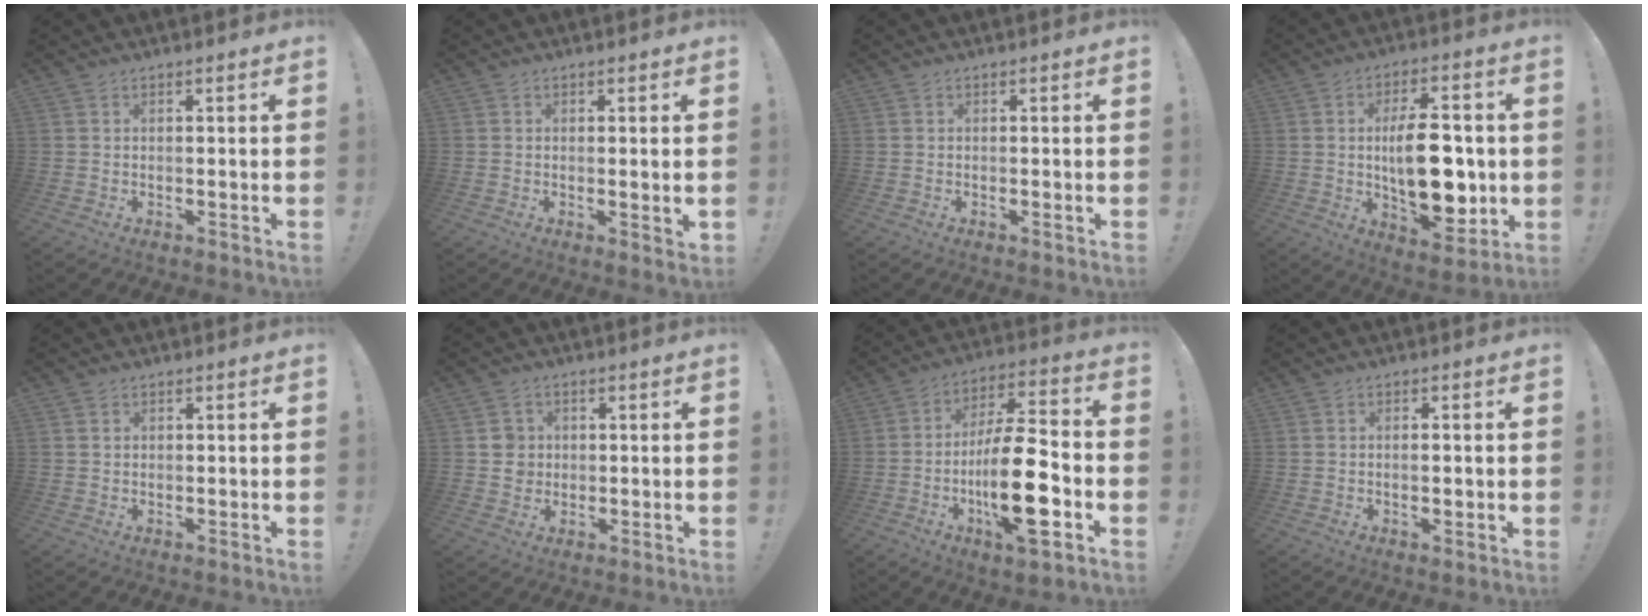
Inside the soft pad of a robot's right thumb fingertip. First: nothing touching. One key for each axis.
{"total": 1.8, "fx": 0.6, "fy": 0.2, "fz": 1.7, "tx": -0.022, "ty": -0.003, "tz": 0.008}
{"total": 0.0}
{"total": 18.3, "fx": -0.3, "fy": 9.2, "fz": 15.8, "tx": -0.261, "ty": -0.004, "tz": -0.002}
{"total": 0.8, "fx": 0.4, "fy": 0.7, "fz": 0.2, "tx": 0.005, "ty": -0.002, "tz": 0.007}
{"total": 4.8, "fx": 0.4, "fy": 4.6, "fz": 1.2, "tx": -0.009, "ty": 0.006, "tz": 0.008}
{"total": 20.7, "fx": -5.5, "fy": 6.5, "fz": 18.9, "tx": -0.337, "ty": 0.019, "tz": -0.087}
{"total": 1.7, "fx": -0.4, "fy": 0.6, "fz": 1.5, "tx": -0.019, "ty": 0.000, "tz": -0.009}